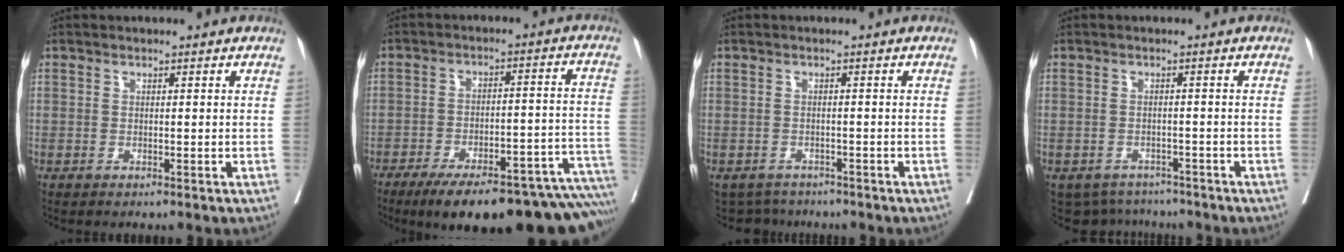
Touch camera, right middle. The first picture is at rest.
{"total": 25.5, "force": [-21.3, 4.7, 13.3], "torque": [-0.101, 0.014, -0.279]}
{"total": 4.2, "force": [-3.6, 2.2, -0.2], "torque": [0.008, 0.000, -0.052]}
{"total": 5.6, "force": [-4.8, 2.8, 0.1], "torque": [0.004, 0.006, -0.064]}